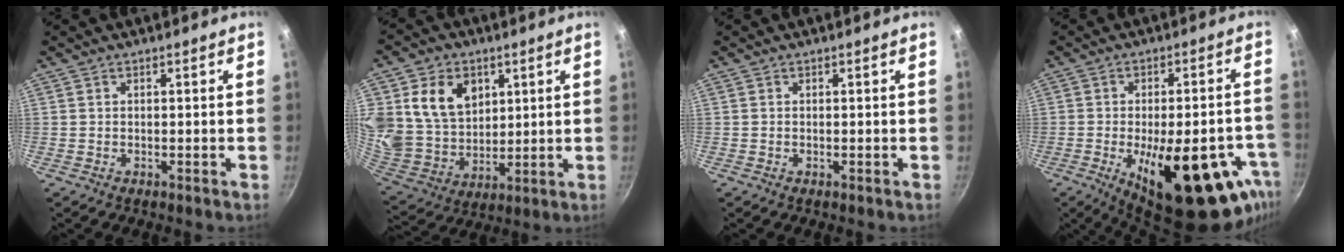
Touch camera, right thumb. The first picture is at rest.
{"total": 17.1, "force": [5.8, 13.1, 9.2], "torque": [-0.156, -0.027, 0.118]}
{"total": 0.0}
{"total": 24.9, "force": [-9.7, 10.4, 20.5], "torque": [-0.238, 0.014, -0.122]}